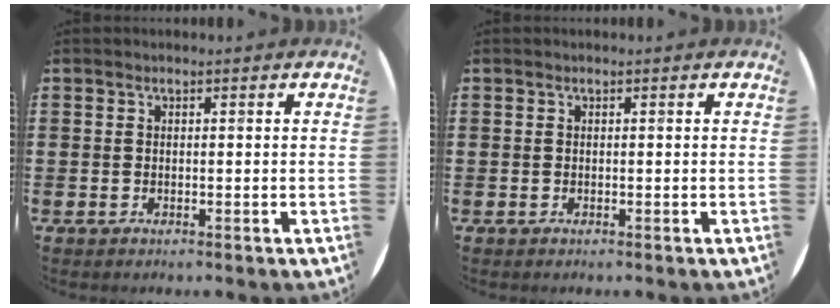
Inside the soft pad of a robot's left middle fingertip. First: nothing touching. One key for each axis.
{"total": 0.0}